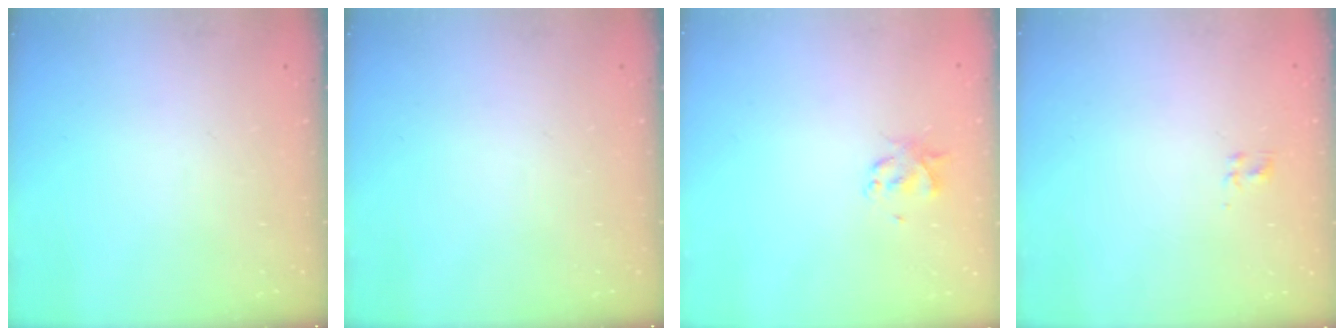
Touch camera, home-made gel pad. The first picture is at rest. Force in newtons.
{"total": 0.0}
{"total": 2.0, "press": 1.9, "slide": 0.5}
{"total": 1.9, "press": 1.5, "slide": 1.1}